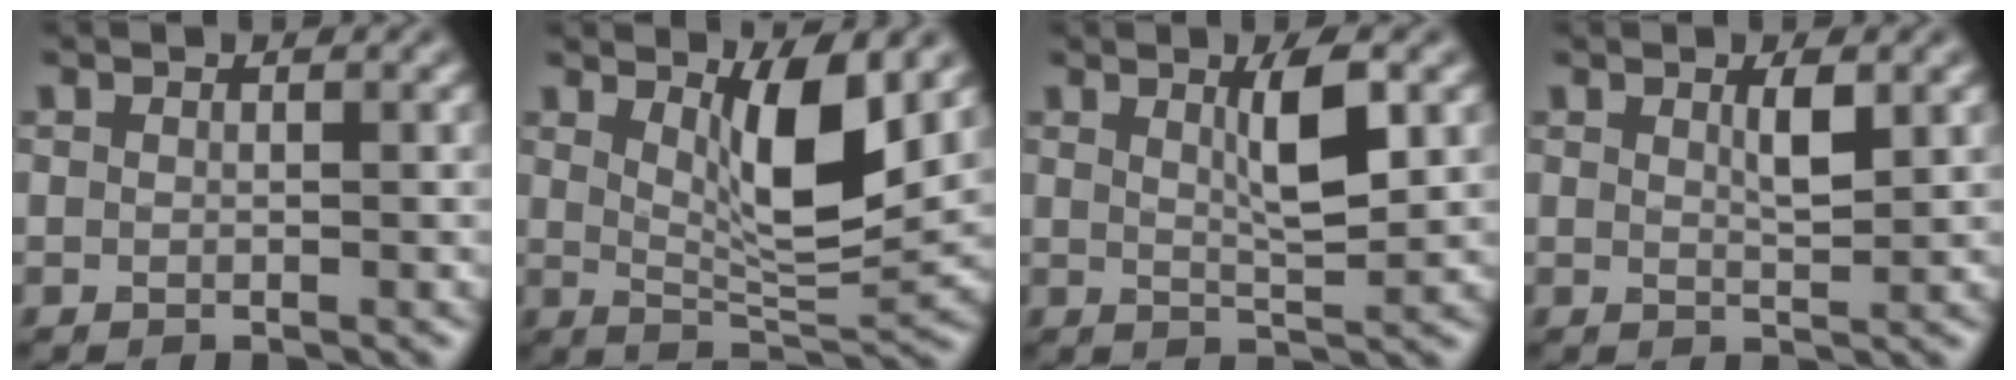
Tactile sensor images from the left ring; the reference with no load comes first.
{"total": 6.5, "force": [2.4, 1.7, 5.8], "torque": [-0.094, -0.015, 0.045]}
{"total": 3.8, "force": [1.3, 0.8, 3.5], "torque": [-0.057, -0.003, 0.023]}
{"total": 1.9, "force": [0.9, 0.3, 1.6], "torque": [-0.028, -0.002, 0.013]}